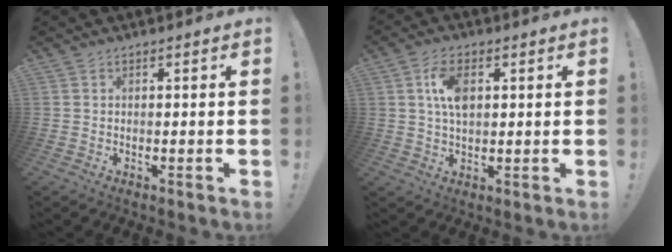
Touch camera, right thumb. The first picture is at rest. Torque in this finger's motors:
{"motor_torque": [1.32, 1.68, 0.58, -0.57, 0.07]}